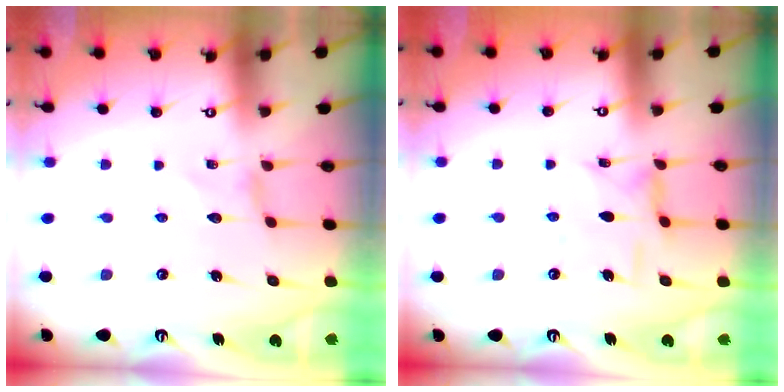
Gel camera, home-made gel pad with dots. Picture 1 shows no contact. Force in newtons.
{"total": 4.8, "press": 4.8, "slide": 0.3}